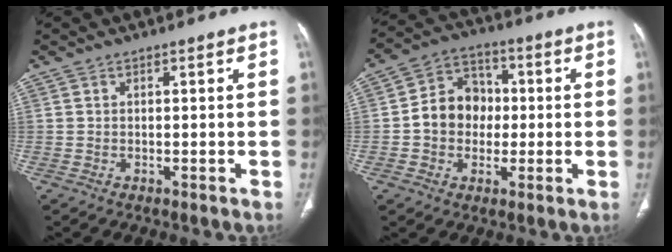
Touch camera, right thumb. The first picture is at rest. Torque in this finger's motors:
{"motor_torque": [1.10, 1.06, 0.83, -0.33, 0.03]}